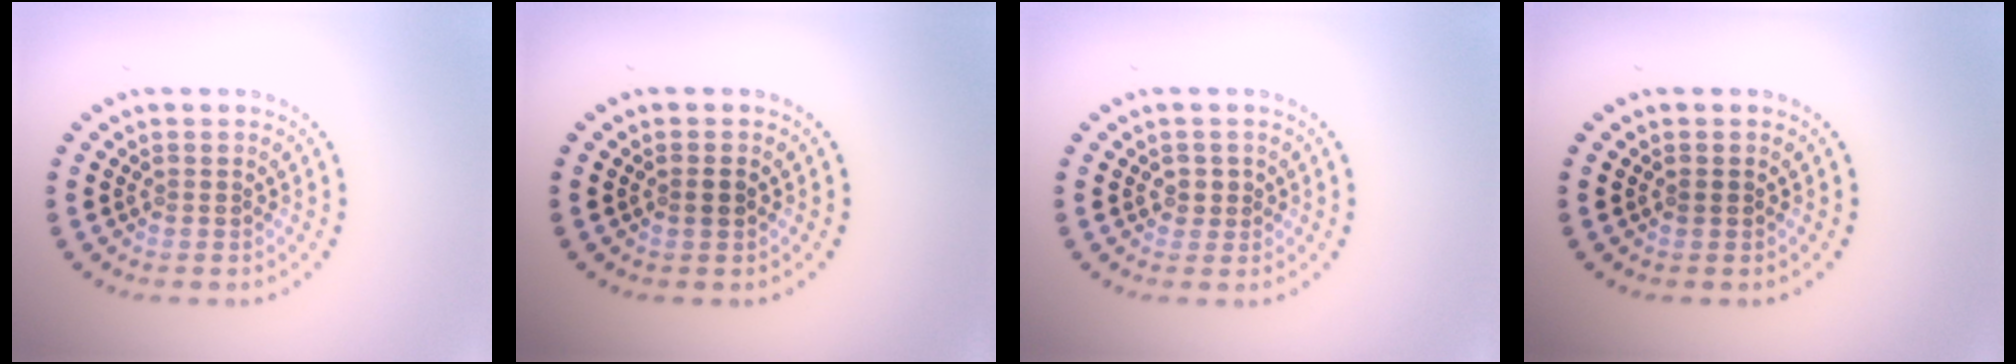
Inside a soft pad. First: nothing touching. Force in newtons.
{"total": 0.9, "press": 0.8, "slide": 0.3}
{"total": 1.1, "press": 0.9, "slide": 0.6}
{"total": 0.6, "press": 0.6, "slide": 0.1}